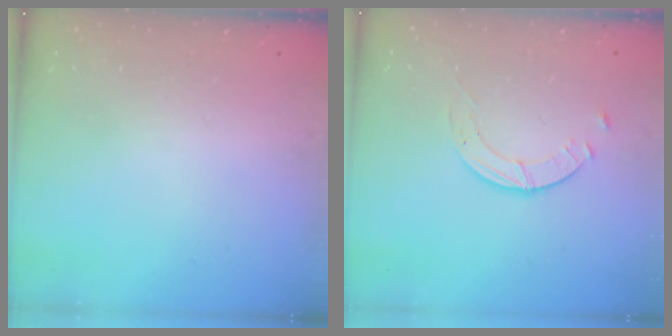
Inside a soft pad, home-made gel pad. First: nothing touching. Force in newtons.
{"total": 2.3, "press": 2.3, "slide": 0.3}